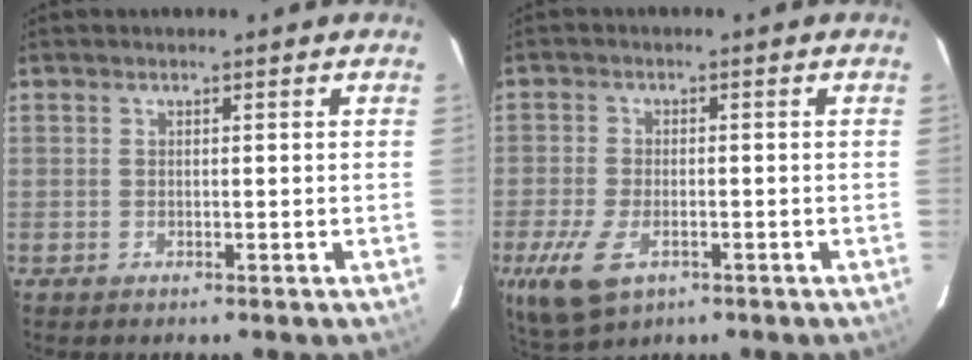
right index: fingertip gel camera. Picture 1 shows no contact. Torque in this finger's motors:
{"motor_torque": [0.88, -0.38, 0.46, 0.10]}